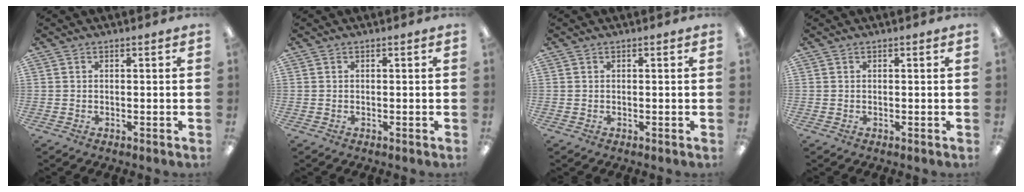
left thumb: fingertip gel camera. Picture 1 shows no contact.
{"total": 0.0}
{"total": 0.0}
{"total": 0.0}